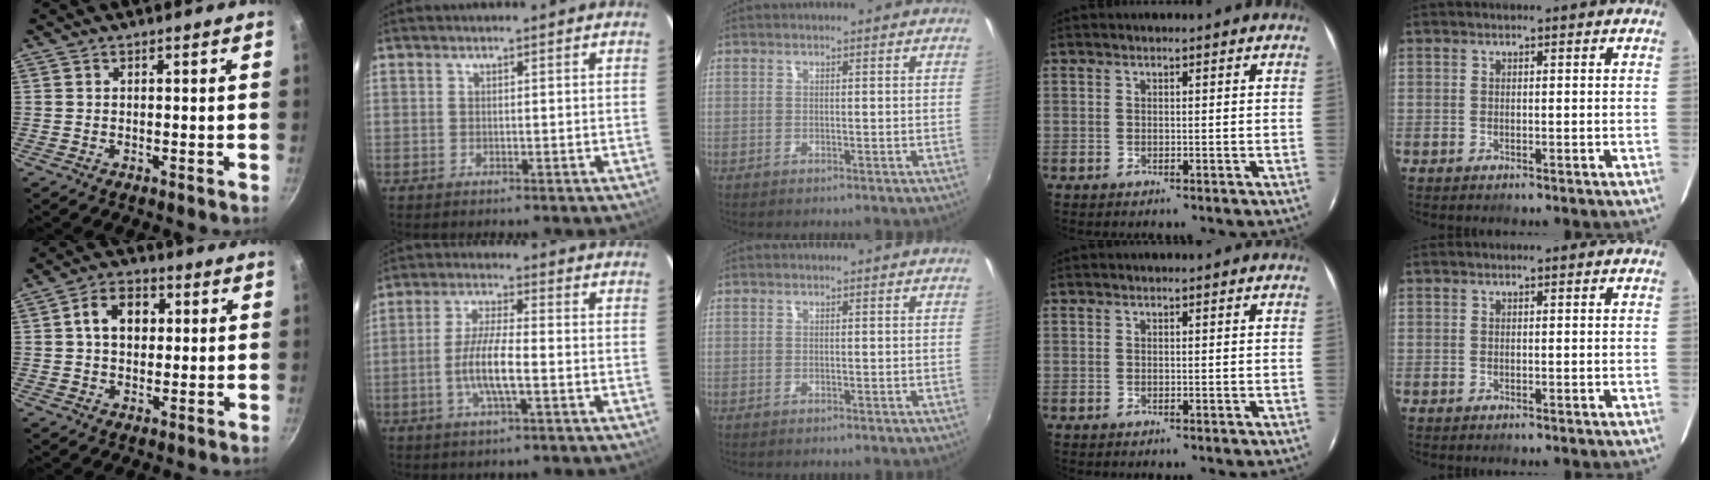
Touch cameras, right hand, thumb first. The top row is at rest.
{"thumb": {"total": 7.9, "force": [1.4, 5.8, 5.1], "torque": [-0.059, 0.011, 0.014]}, "index": {"total": 7.6, "force": [-2.1, 1.4, 7.2], "torque": [-0.144, 0.000, -0.043]}}